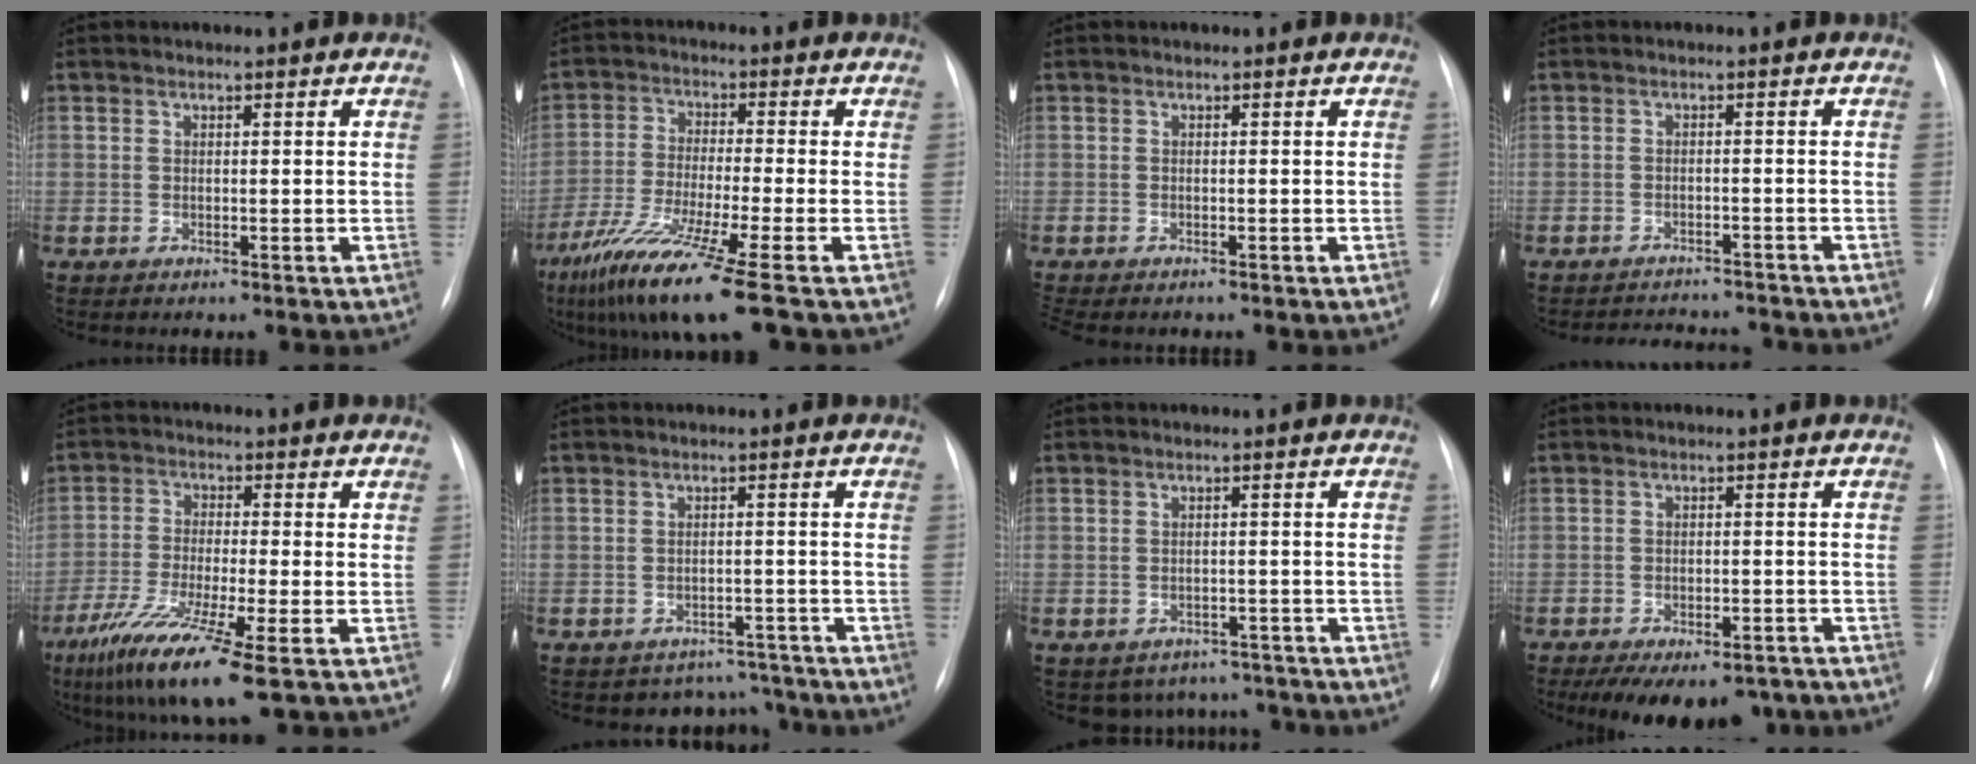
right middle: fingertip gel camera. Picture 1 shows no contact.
{"total": 12.4, "force": [-7.9, -1.3, 9.5], "torque": [-0.188, -0.044, -0.146]}
{"total": 4.1, "force": [-3.4, 1.4, 1.8], "torque": [-0.027, -0.007, -0.046]}
{"total": 6.6, "force": [-6.4, 1.4, 0.9], "torque": [-0.010, 0.004, -0.082]}
{"total": 11.2, "force": [-6.0, 0.2, 9.4], "torque": [-0.185, -0.036, -0.111]}
{"total": 5.4, "force": [-4.8, 2.4, -1.1], "torque": [0.025, 0.029, -0.056]}
{"total": 6.5, "force": [-5.6, 3.4, 0.1], "torque": [0.014, 0.019, -0.064]}
{"total": 13.6, "force": [-10.0, 6.4, 6.5], "torque": [-0.111, -0.001, -0.128]}